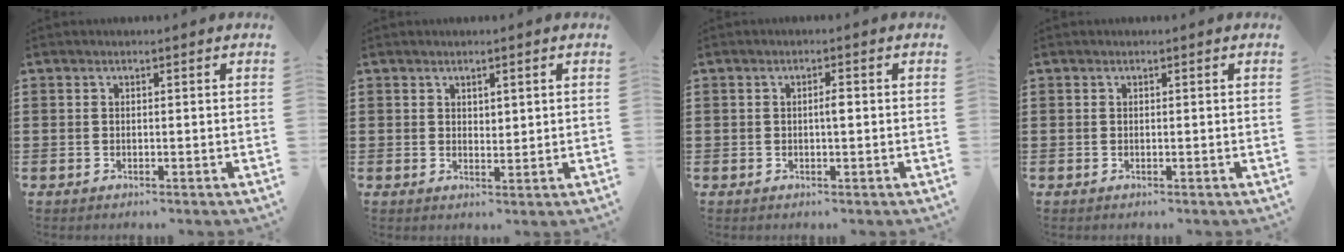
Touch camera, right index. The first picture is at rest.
{"total": 1.4, "force": [1.2, 0.7, 0.3], "torque": [-0.008, 0.003, 0.023]}
{"total": 1.5, "force": [-0.1, 0.4, 1.5], "torque": [-0.028, 0.000, -0.001]}
{"total": 0.0}